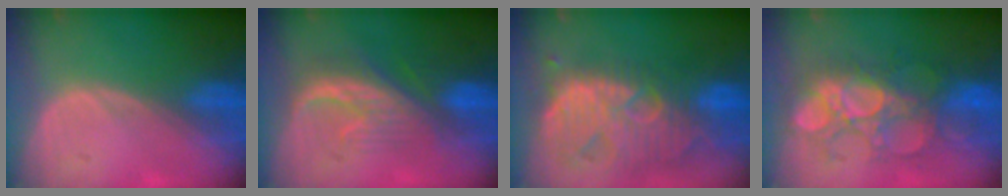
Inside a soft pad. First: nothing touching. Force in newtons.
{"total": 8.1, "press": 7.7, "slide": 2.5}
{"total": 13.2, "press": 11.4, "slide": 6.6}
{"total": 9.6, "press": 9.6, "slide": 0.1}